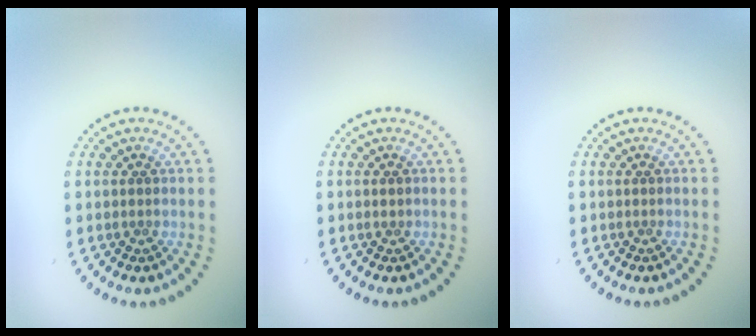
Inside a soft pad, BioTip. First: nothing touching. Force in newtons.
{"total": 0.7, "press": 0.7, "slide": 0.1}
{"total": 0.0}